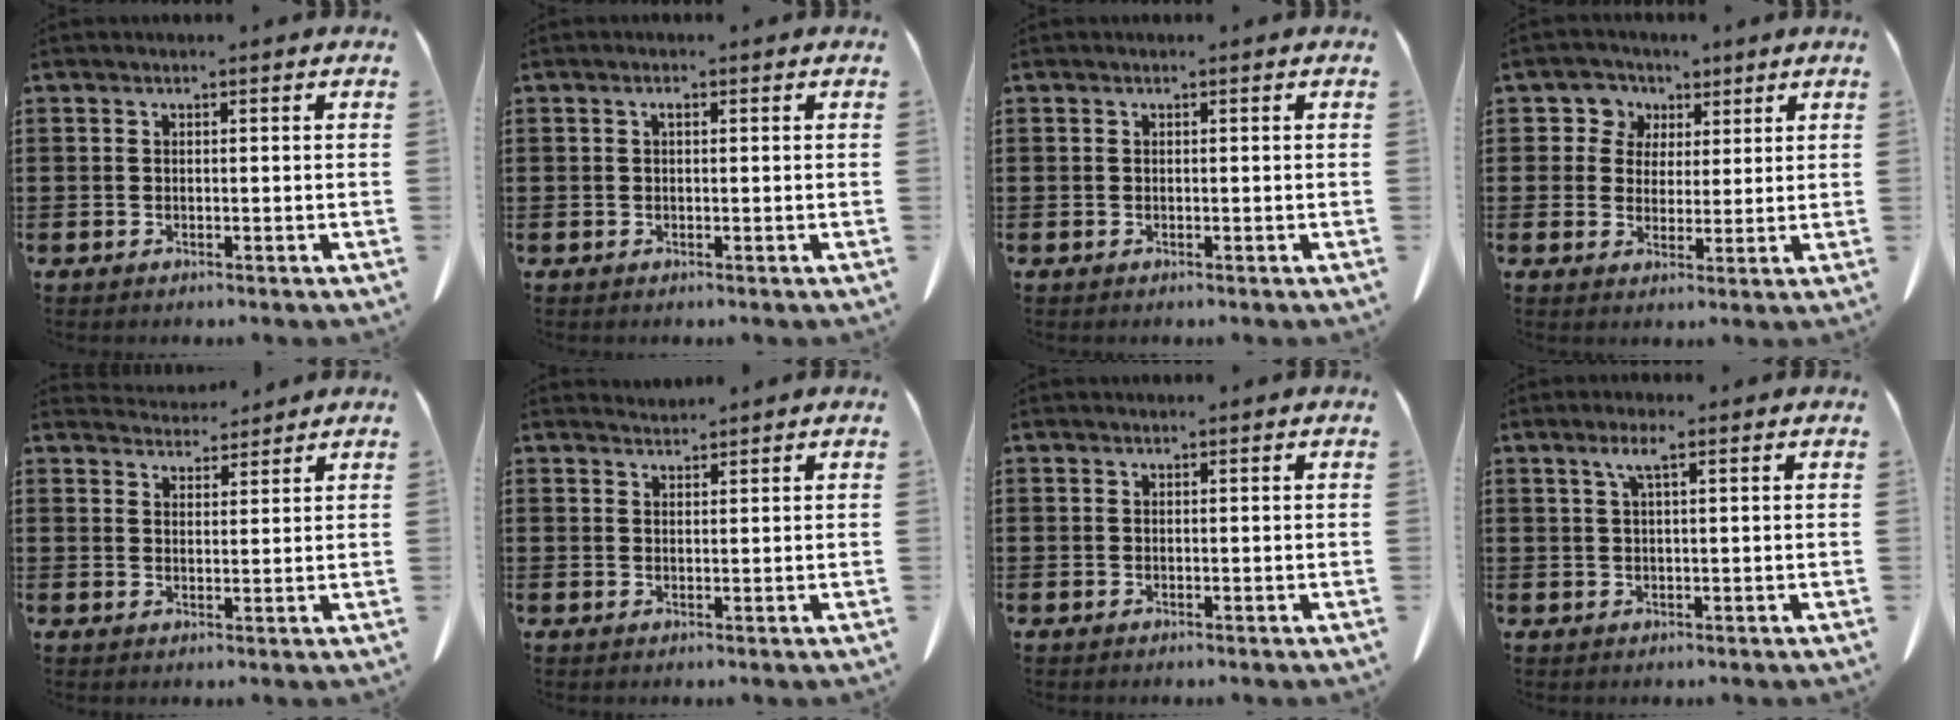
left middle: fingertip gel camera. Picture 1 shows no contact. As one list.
[{"total": 0.8, "force": [0.2, 0.3, 0.8], "torque": [-0.017, 0.002, 0.003]}, {"total": 0.0}, {"total": 5.1, "force": [2.4, 4.4, 0.6], "torque": [-0.041, 0.012, 0.041]}, {"total": 3.9, "force": [3.8, 0.7, 0.4], "torque": [-0.010, -0.015, 0.071]}, {"total": 1.3, "force": [1.3, 0.1, -0.1], "torque": [-0.002, 0.001, 0.026]}, {"total": 0.0}, {"total": 2.7, "force": [1.3, 0.4, 2.3], "torque": [-0.050, 0.005, 0.021]}]